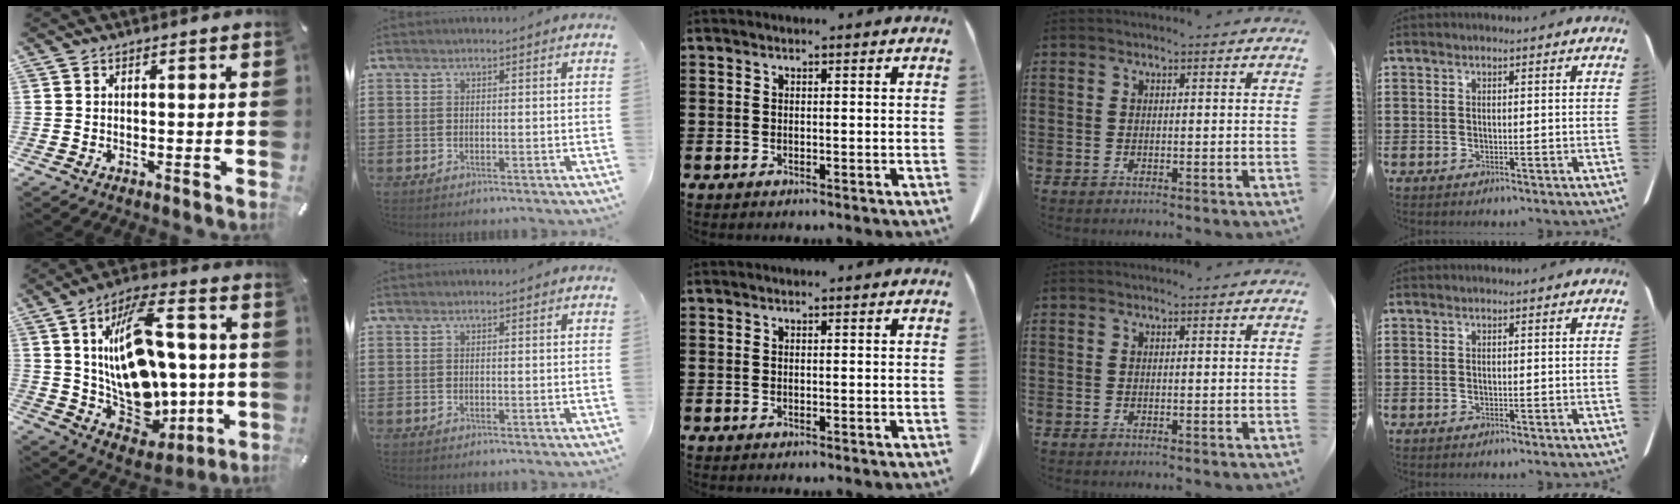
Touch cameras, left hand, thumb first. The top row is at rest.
{"thumb": {"total": 21.9, "force": [3.3, 13.6, 16.8], "torque": [-0.306, -0.029, 0.059]}}